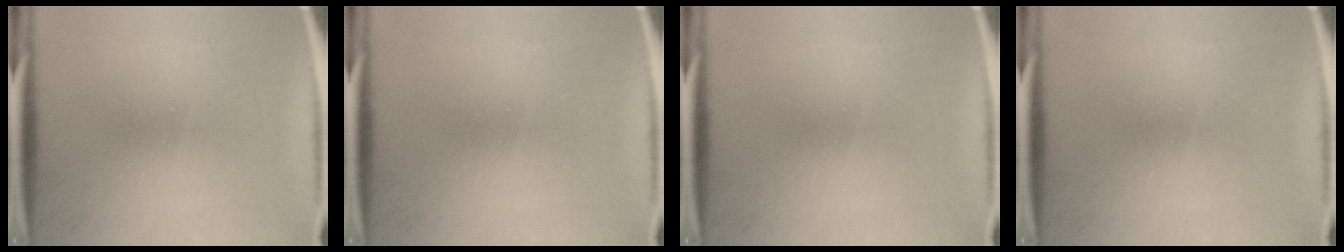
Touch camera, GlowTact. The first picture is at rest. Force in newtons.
{"total": 0.0}
{"total": 0.0}
{"total": 0.0}